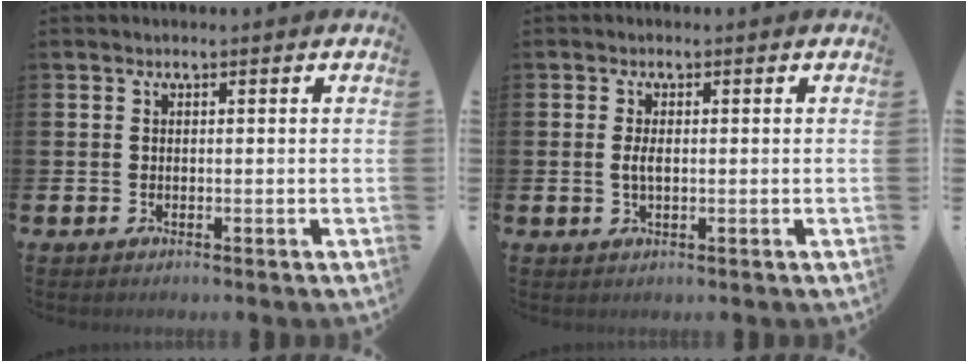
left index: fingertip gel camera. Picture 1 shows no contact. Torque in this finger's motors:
{"motor_torque": [0.53, -0.05, 0.00, 0.02]}